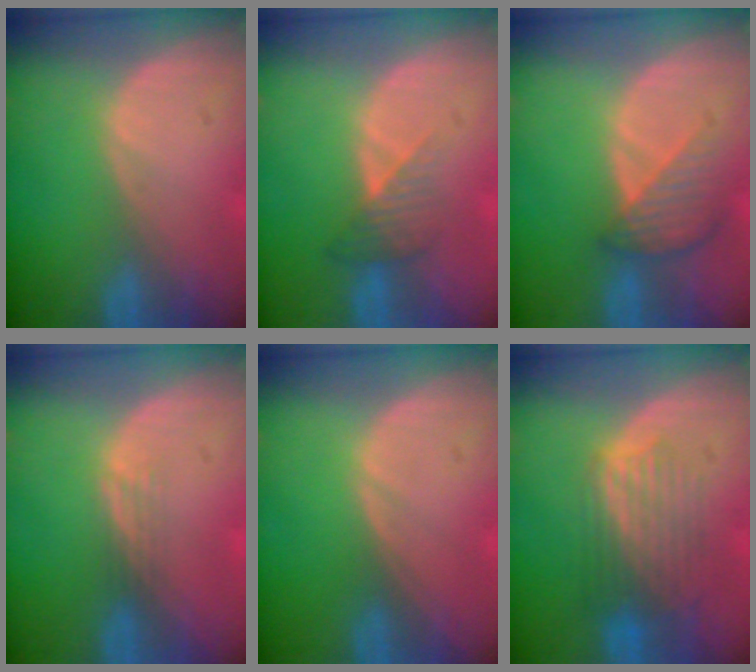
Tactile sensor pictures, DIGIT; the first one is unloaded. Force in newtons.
{"total": 3.3, "press": 3.1, "slide": 1.3}
{"total": 4.5, "press": 4.1, "slide": 1.7}
{"total": 1.5, "press": 1.2, "slide": 0.9}
{"total": 0.0}
{"total": 5.6, "press": 5.6, "slide": 0.4}